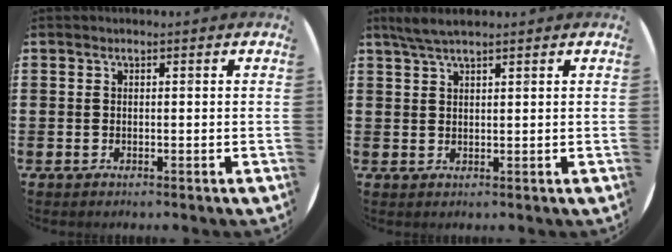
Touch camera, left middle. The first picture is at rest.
{"total": 2.8, "force": [2.2, 0.3, 1.6], "torque": [-0.035, 0.004, 0.040]}